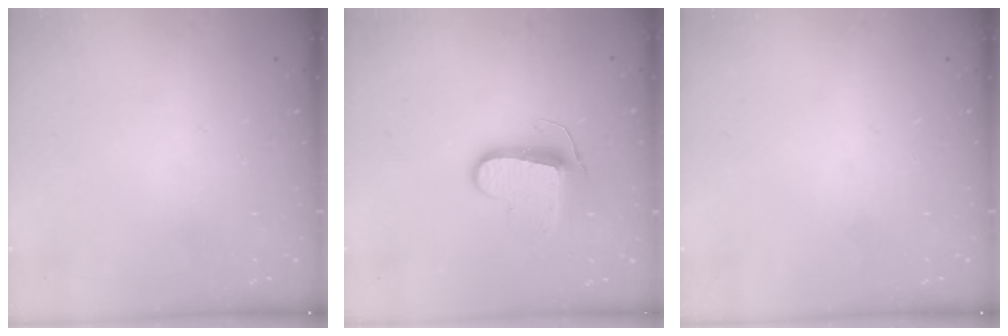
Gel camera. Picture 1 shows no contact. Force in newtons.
{"total": 9.6, "press": 9.6, "slide": 0.2}
{"total": 0.0}